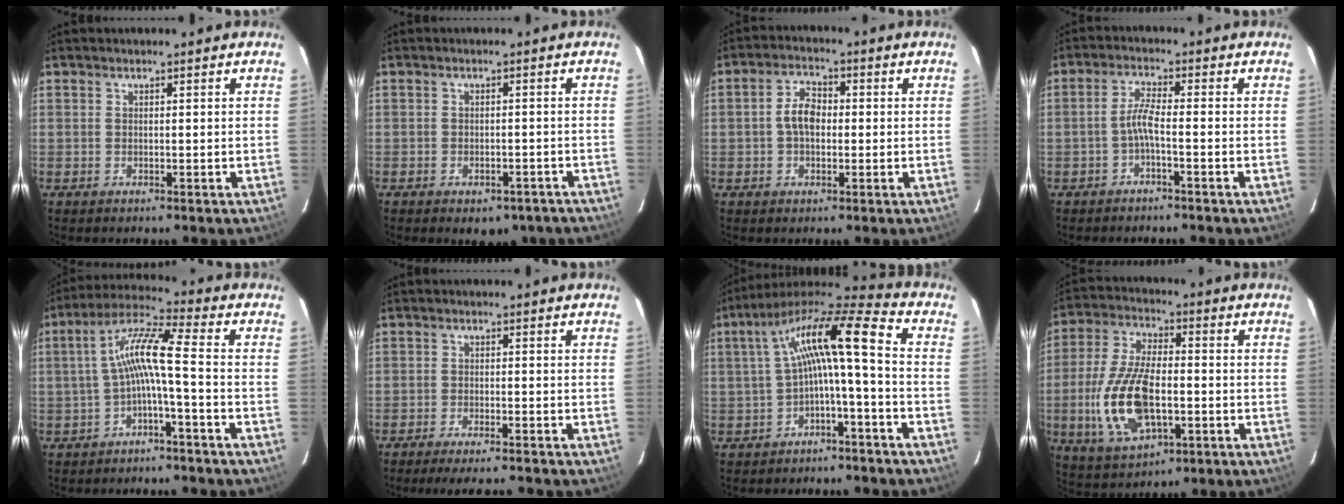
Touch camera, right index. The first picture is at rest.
{"total": 8.6, "force": [-6.3, 4.6, 3.6], "torque": [-0.068, 0.001, -0.063]}
{"total": 5.3, "force": [-0.1, 3.4, 4.0], "torque": [-0.077, 0.015, -0.001]}
{"total": 3.0, "force": [-1.5, 0.0, 2.6], "torque": [-0.060, 0.007, -0.031]}
{"total": 8.5, "force": [-1.9, 0.2, 8.2], "torque": [-0.181, 0.022, -0.037]}
{"total": 8.0, "force": [-7.2, 0.5, 3.4], "torque": [-0.076, -0.013, -0.112]}
{"total": 13.3, "force": [-0.9, 1.9, 13.1], "torque": [-0.253, 0.027, -0.018]}
{"total": 15.8, "force": [-3.3, 7.6, 13.4], "torque": [-0.288, -0.004, -0.054]}